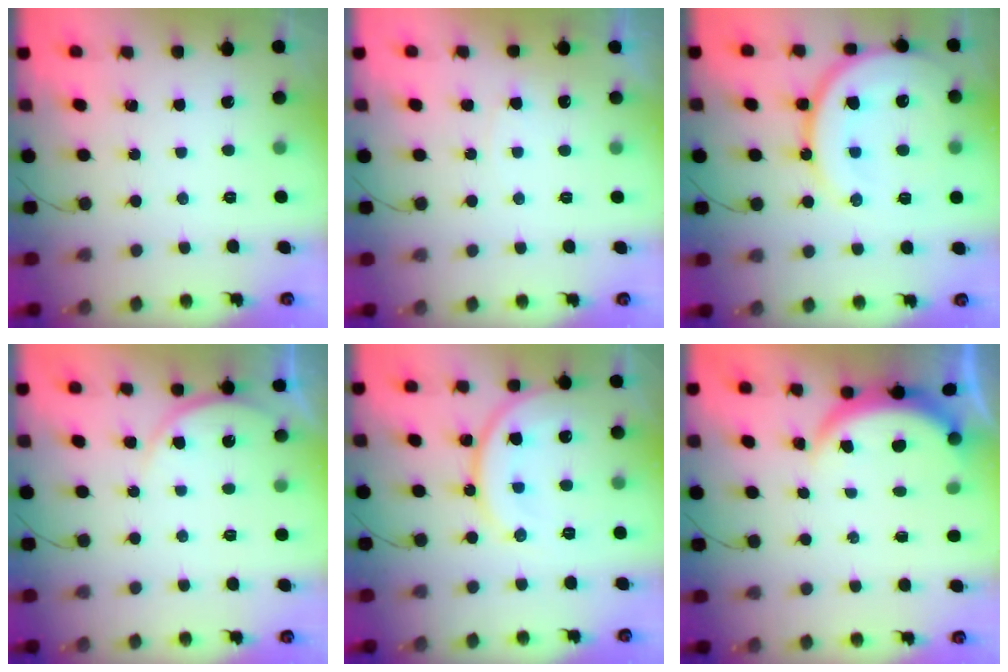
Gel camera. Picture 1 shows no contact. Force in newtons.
{"total": 3.7, "press": 3.6, "slide": 0.4}
{"total": 18.8, "press": 18.5, "slide": 3.7}
{"total": 6.3, "press": 6.2, "slide": 0.8}
{"total": 13.7, "press": 13.6, "slide": 1.4}
{"total": 3.8, "press": 3.8, "slide": 0.3}